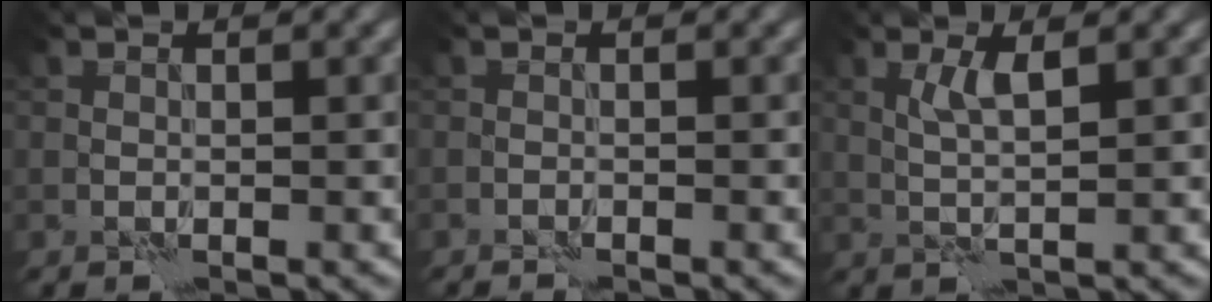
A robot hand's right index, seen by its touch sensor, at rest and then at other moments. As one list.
[{"total": 0.6, "force": [-0.5, -0.1, 0.1], "torque": [-0.005, 0.000, -0.013]}, {"total": 2.2, "force": [0.8, 0.2, 2.1], "torque": [-0.045, 0.000, 0.015]}]